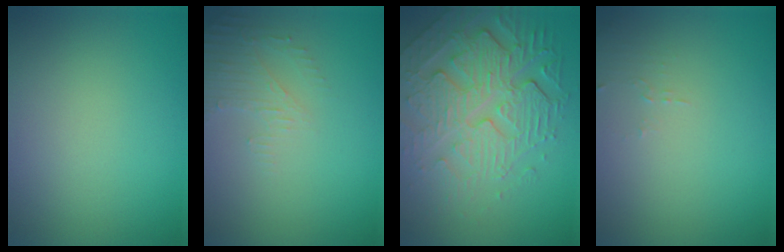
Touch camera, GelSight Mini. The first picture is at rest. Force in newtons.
{"total": 2.2, "press": 2.1, "slide": 0.5}
{"total": 7.2, "press": 5.2, "slide": 5.0}
{"total": 0.9, "press": 0.9, "slide": 0.3}